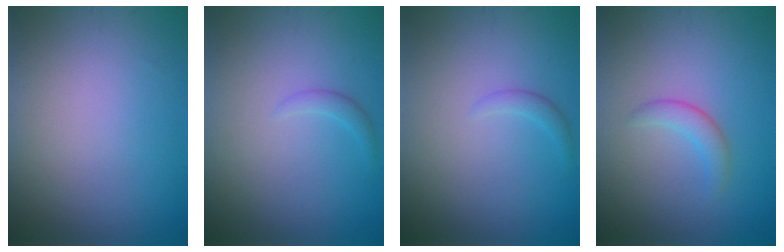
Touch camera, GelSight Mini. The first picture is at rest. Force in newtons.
{"total": 1.1, "press": 1.1, "slide": 0.1}
{"total": 1.1, "press": 1.1, "slide": 0.1}
{"total": 1.8, "press": 1.8, "slide": 0.1}